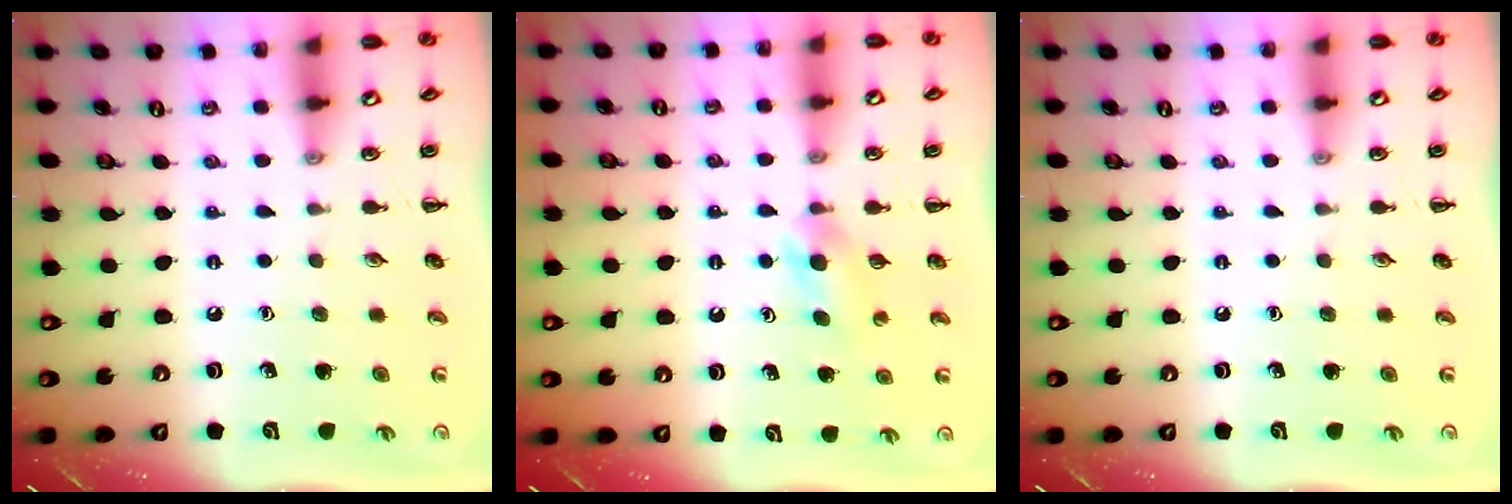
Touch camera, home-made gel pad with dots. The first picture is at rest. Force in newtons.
{"total": 4.1, "press": 3.9, "slide": 1.2}
{"total": 0.0}